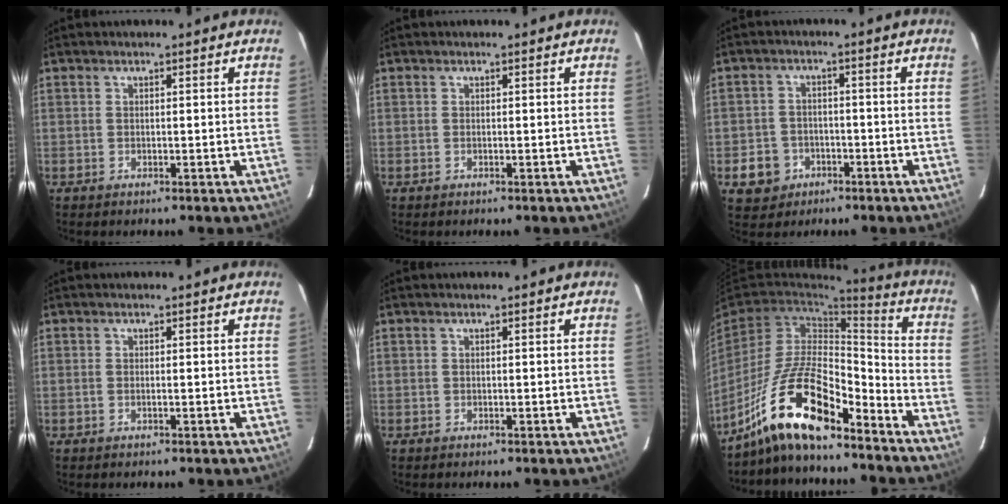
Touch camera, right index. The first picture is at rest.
{"total": 0.0}
{"total": 6.4, "force": [-2.9, 5.6, 1.3], "torque": [-0.044, 0.017, -0.040]}
{"total": 0.6, "force": [-0.1, 0.0, 0.6], "torque": [-0.013, 0.001, -0.004]}
{"total": 0.0}
{"total": 17.2, "force": [-12.6, 5.0, 10.6], "torque": [-0.222, 0.001, -0.236]}